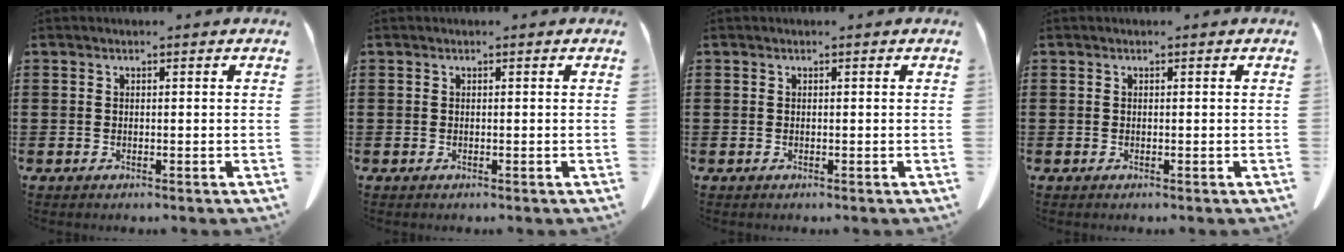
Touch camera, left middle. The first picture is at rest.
{"total": 0.0}
{"total": 0.0}
{"total": 0.0}